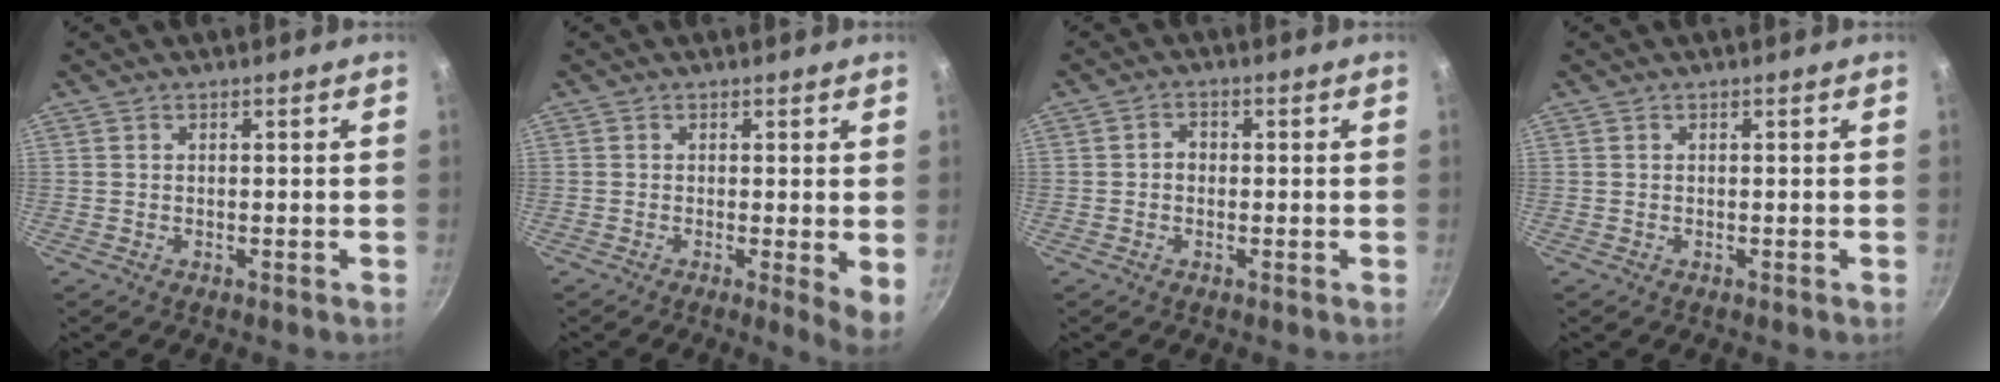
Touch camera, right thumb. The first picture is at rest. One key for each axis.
{"total": 4.6, "fx": -0.1, "fy": 1.2, "fz": 4.5, "tx": -0.052, "ty": -0.015, "tz": -0.004}
{"total": 2.1, "fx": -0.2, "fy": 1.8, "fz": 1.2, "tx": -0.010, "ty": 0.008, "tz": -0.005}
{"total": 0.0}